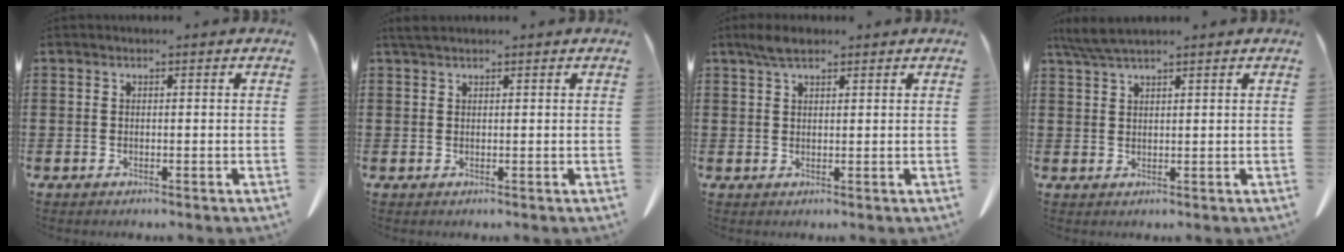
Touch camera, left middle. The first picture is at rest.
{"total": 1.3, "force": [1.1, 0.2, 0.6], "torque": [-0.016, -0.001, 0.022]}
{"total": 2.9, "force": [2.0, 1.0, 1.9], "torque": [-0.043, 0.004, 0.038]}
{"total": 3.6, "force": [2.8, 0.3, 2.1], "torque": [-0.049, -0.003, 0.055]}